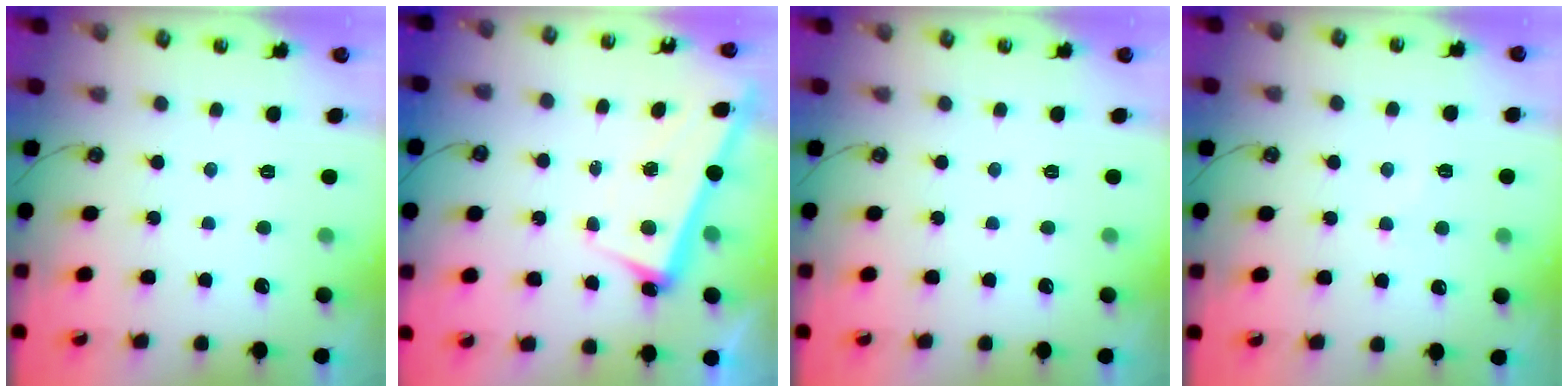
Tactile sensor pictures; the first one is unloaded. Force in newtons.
{"total": 2.6, "press": 2.3, "slide": 1.1}
{"total": 0.0}
{"total": 2.7, "press": 2.6, "slide": 0.4}